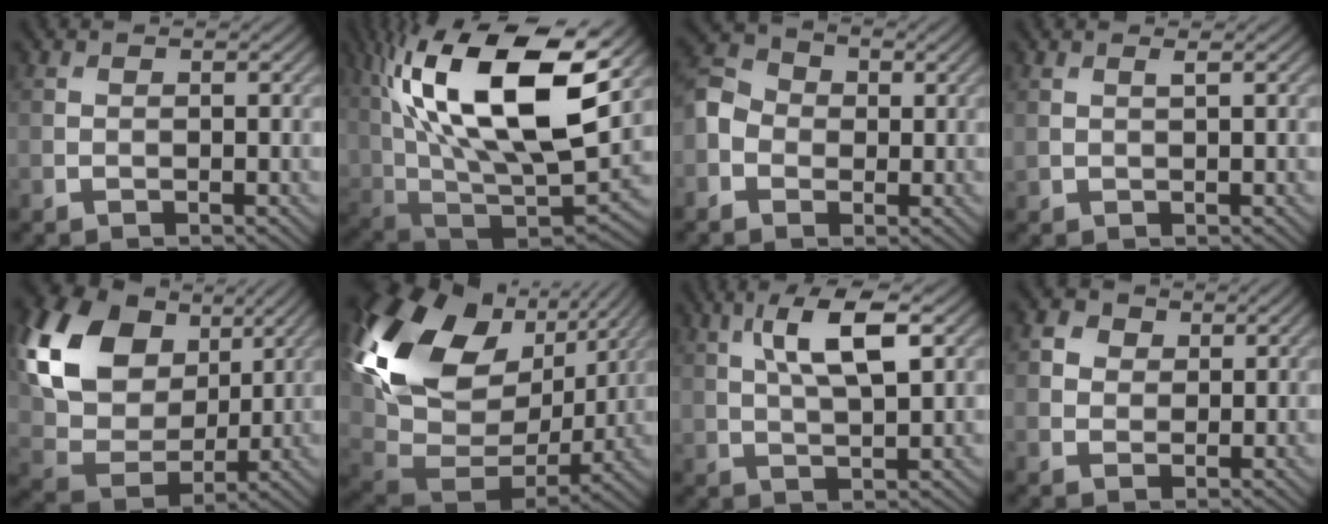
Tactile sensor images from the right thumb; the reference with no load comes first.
{"total": 21.4, "force": [8.1, 9.4, 17.4], "torque": [-0.353, 0.030, 0.145]}
{"total": 4.9, "force": [-0.8, 4.2, 2.5], "torque": [-0.062, 0.009, -0.031]}
{"total": 0.8, "force": [0.5, 0.1, 0.6], "torque": [-0.016, 0.002, 0.010]}
{"total": 17.7, "force": [6.9, 12.4, 10.6], "torque": [-0.264, 0.024, 0.134]}
{"total": 20.5, "force": [6.7, 13.8, 13.5], "torque": [-0.300, -0.006, 0.139]}
{"total": 7.9, "force": [3.0, 2.7, 6.8], "torque": [-0.130, 0.008, 0.052]}
{"total": 3.0, "force": [1.1, 2.6, 1.2], "torque": [-0.029, 0.002, 0.015]}